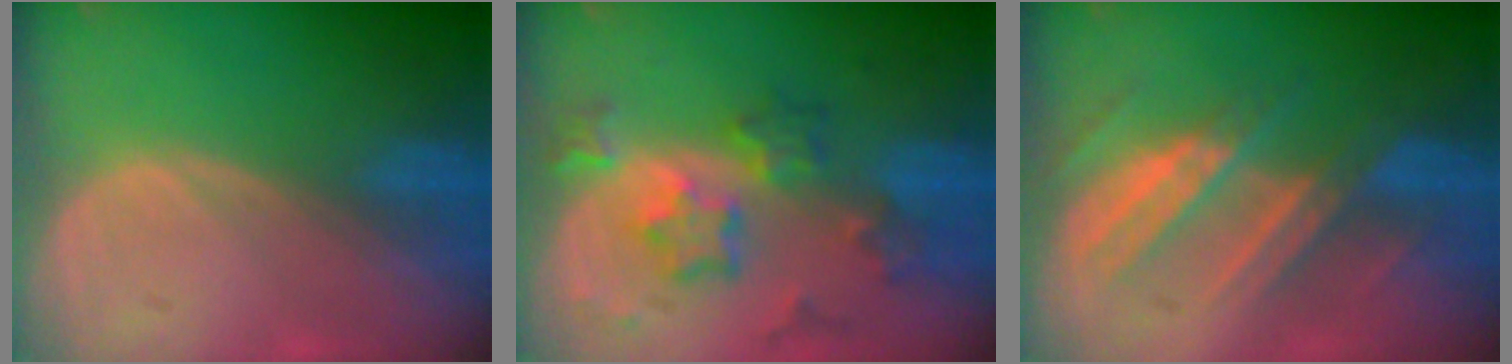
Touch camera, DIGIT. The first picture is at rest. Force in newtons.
{"total": 8.6, "press": 7.6, "slide": 4.0}
{"total": 7.4, "press": 7.4, "slide": 0.4}